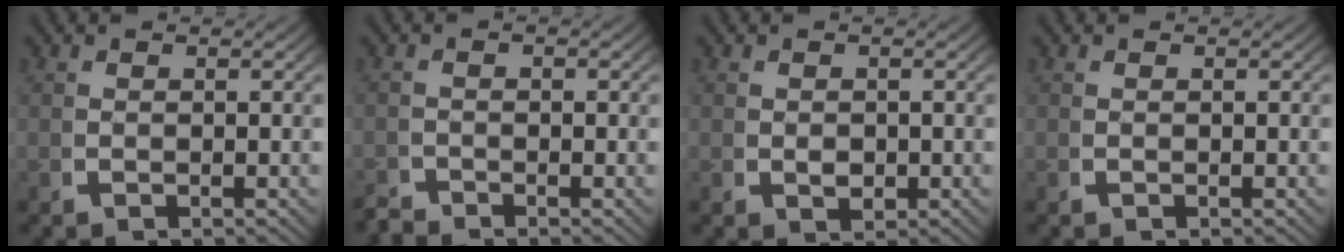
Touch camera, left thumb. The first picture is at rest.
{"total": 1.4, "force": [-1.3, 0.3, -0.1], "torque": [0.014, -0.006, -0.031]}
{"total": 1.8, "force": [0.1, 1.4, 1.1], "torque": [-0.020, -0.011, 0.008]}
{"total": 0.0}